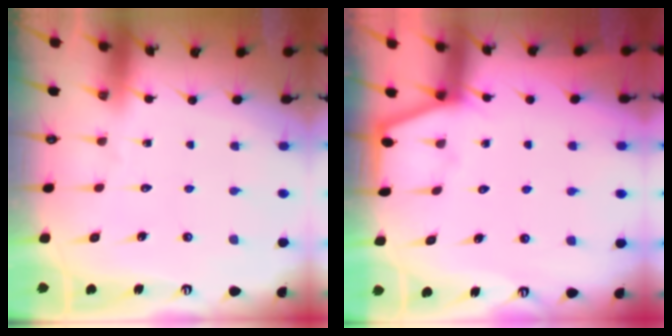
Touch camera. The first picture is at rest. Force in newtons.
{"total": 2.5, "press": 2.4, "slide": 0.4}